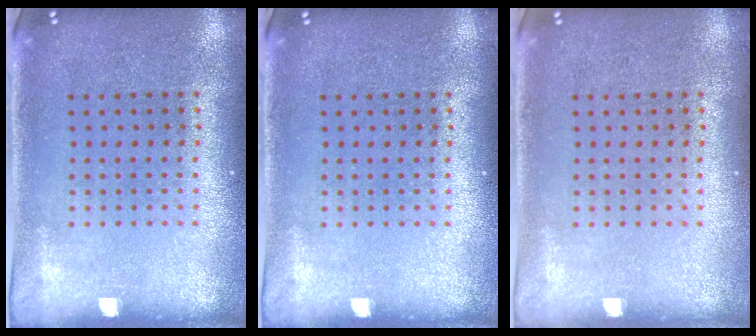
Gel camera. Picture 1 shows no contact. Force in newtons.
{"total": 0.0}
{"total": 0.0}